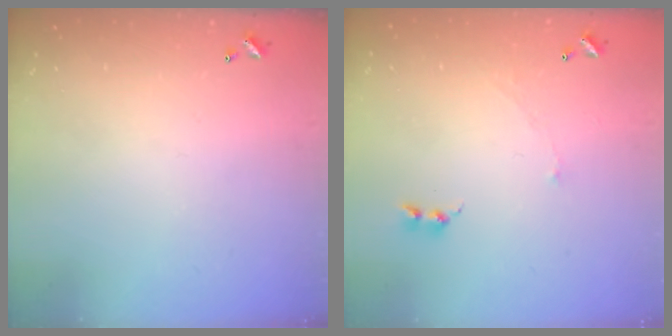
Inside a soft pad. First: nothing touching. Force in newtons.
{"total": 2.0, "press": 1.9, "slide": 0.7}